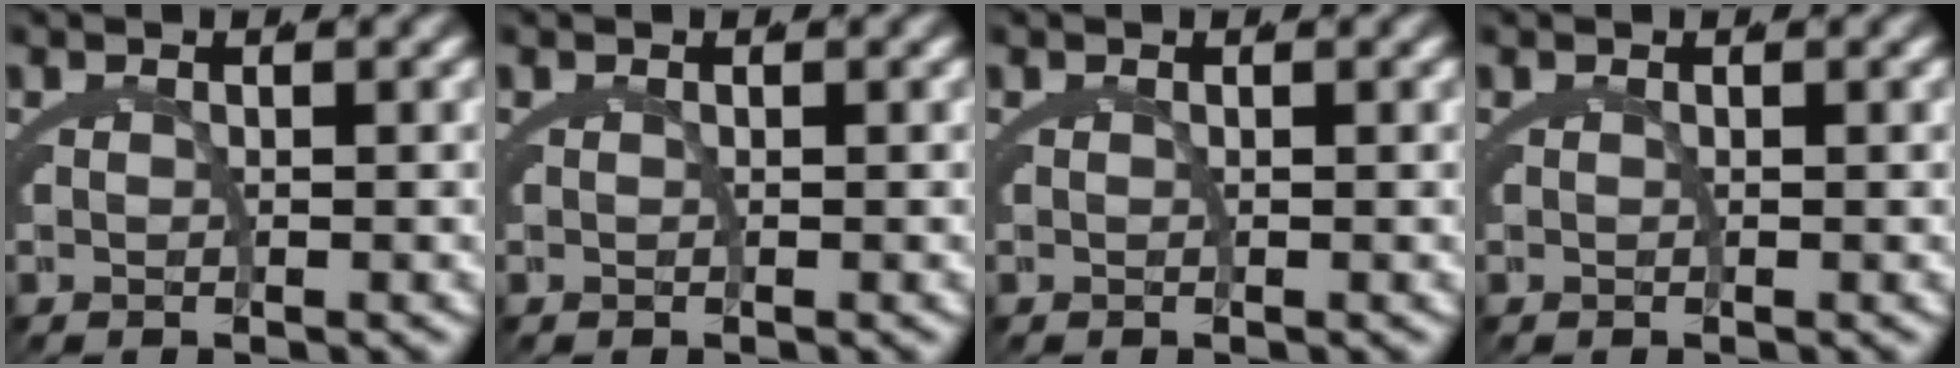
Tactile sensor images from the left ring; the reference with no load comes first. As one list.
[{"total": 0.0}, {"total": 0.0}, {"total": 0.0}]